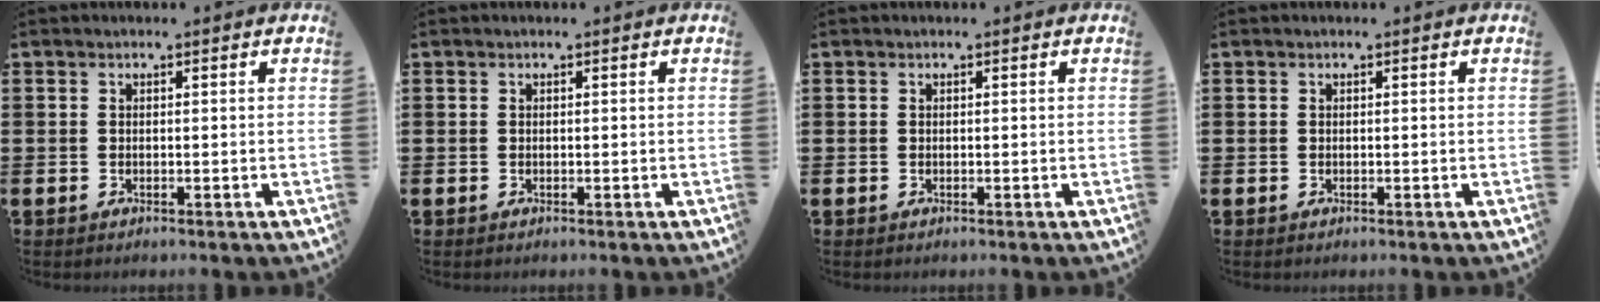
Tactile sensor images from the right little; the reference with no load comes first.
{"total": 0.0}
{"total": 0.0}
{"total": 0.0}